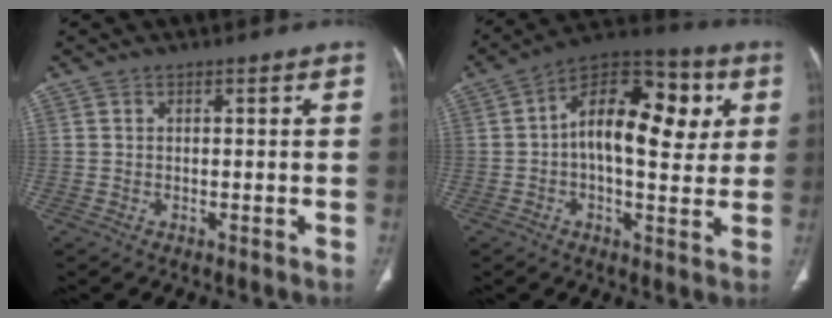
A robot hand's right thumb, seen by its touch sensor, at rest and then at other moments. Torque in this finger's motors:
{"motor_torque": [0.12, 0.57, 0.68, -0.51, 0.20]}